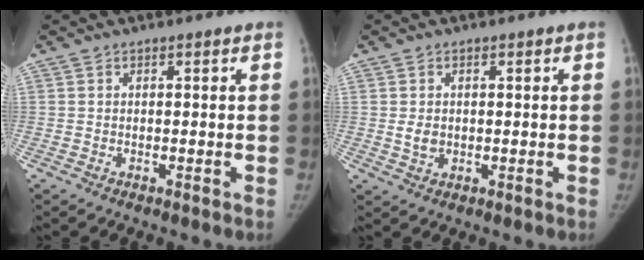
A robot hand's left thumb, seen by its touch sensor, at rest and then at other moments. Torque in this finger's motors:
{"motor_torque": [0.53, 0.65, 0.53, -0.64, 0.17]}